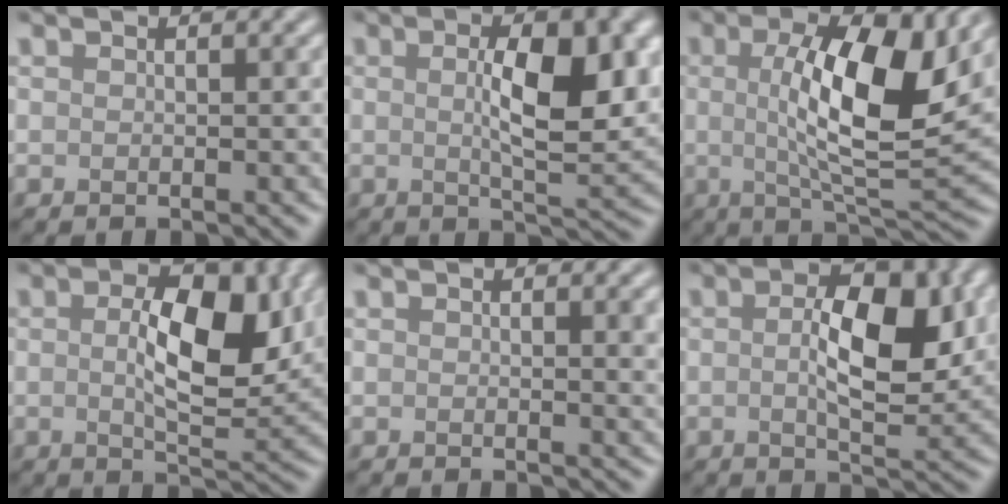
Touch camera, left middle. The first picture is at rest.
{"total": 7.7, "force": [1.0, 2.6, 7.2], "torque": [-0.111, -0.002, 0.017]}
{"total": 10.4, "force": [1.6, 3.3, 9.7], "torque": [-0.154, -0.002, 0.030]}
{"total": 7.9, "force": [1.0, 3.5, 7.0], "torque": [-0.114, -0.002, 0.016]}
{"total": 2.1, "force": [0.5, 0.6, 1.9], "torque": [-0.014, 0.001, 0.004]}
{"total": 6.8, "force": [0.6, 2.8, 6.1], "torque": [-0.097, 0.000, 0.009]}